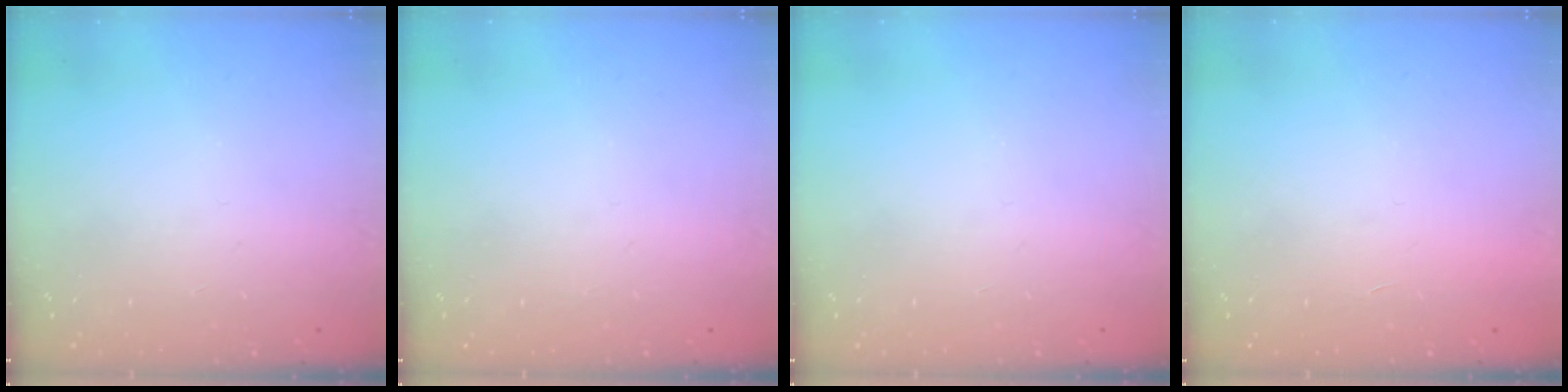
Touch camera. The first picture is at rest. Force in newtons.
{"total": 0.0}
{"total": 0.0}
{"total": 1.7, "press": 1.7, "slide": 0.1}